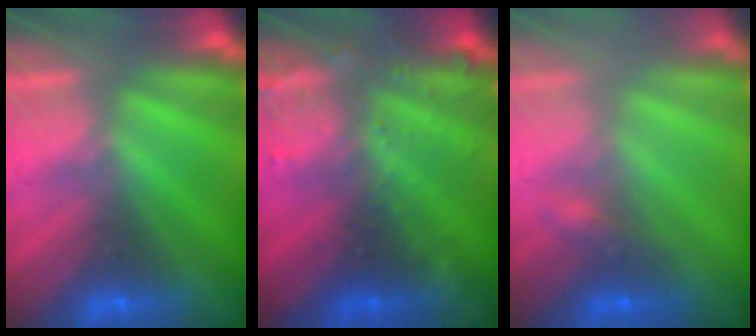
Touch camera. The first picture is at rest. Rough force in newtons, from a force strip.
{"total": 2.9}
{"total": 2.2}